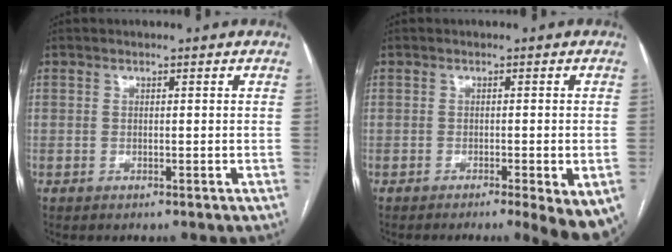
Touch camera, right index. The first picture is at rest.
{"total": 9.3, "force": [-6.3, 2.1, 6.6], "torque": [-0.053, -0.014, -0.086]}